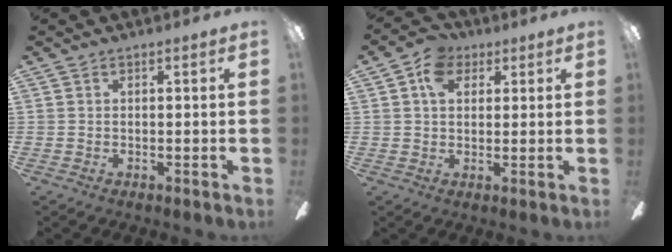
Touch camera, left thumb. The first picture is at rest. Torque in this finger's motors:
{"motor_torque": [0.01, 0.10, -0.02, -0.10, -0.06]}